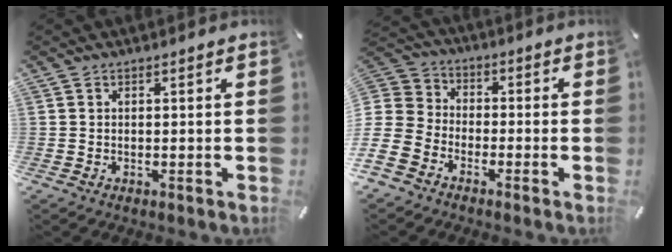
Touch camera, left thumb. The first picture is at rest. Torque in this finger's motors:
{"motor_torque": [0.00, 5.00, 1.29, 1.48, 0.45]}